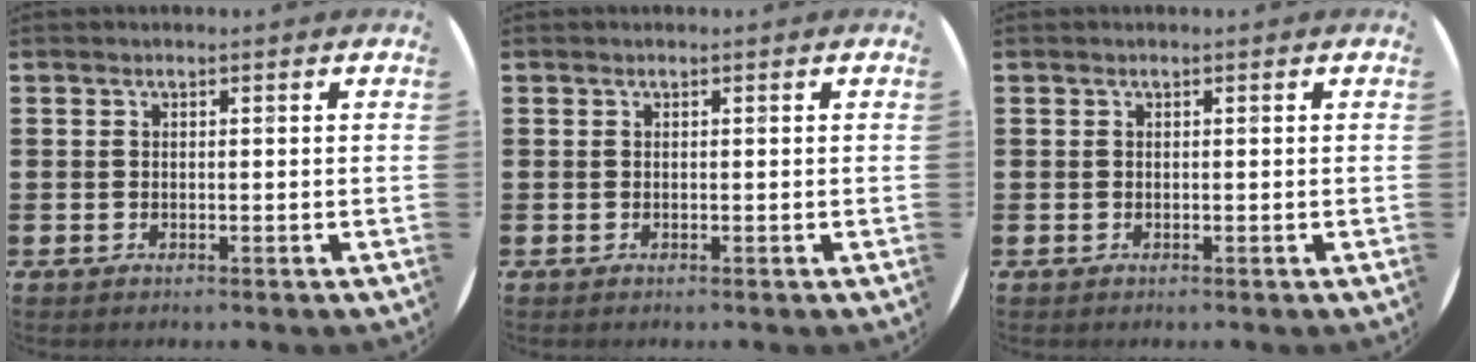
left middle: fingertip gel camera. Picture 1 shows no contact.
{"total": 0.0}
{"total": 0.0}